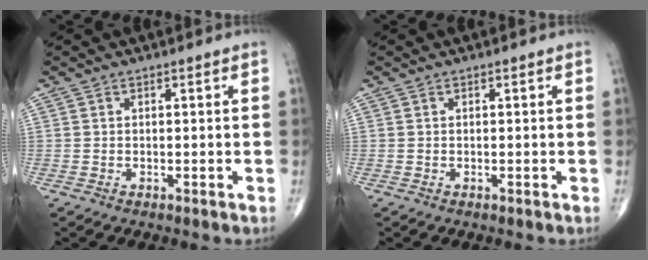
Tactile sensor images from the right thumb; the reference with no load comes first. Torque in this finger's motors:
{"motor_torque": [0.00, 0.00, 0.00, 0.00, -0.01]}